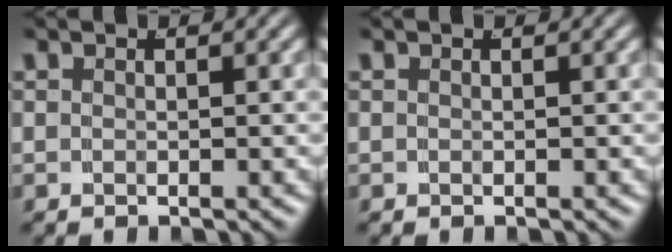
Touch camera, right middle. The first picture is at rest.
{"total": 0.0}